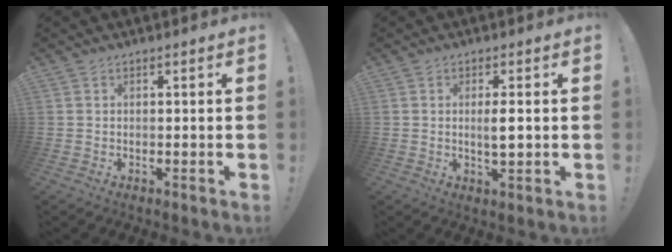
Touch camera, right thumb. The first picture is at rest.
{"total": 3.7, "force": [0.1, 0.8, 3.6], "torque": [-0.051, -0.006, -0.003]}